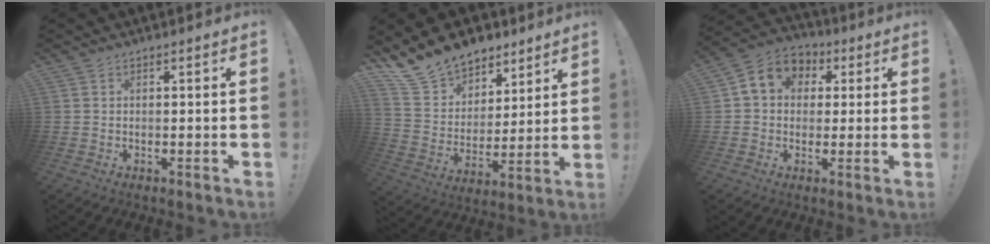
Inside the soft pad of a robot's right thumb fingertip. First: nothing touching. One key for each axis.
{"total": 15.2, "fx": 12.3, "fy": 8.3, "fz": 3.1, "tx": -0.072, "ty": -0.091, "tz": 0.236}
{"total": 9.6, "fx": 2.4, "fy": 8.1, "fz": 4.6, "tx": -0.062, "ty": 0.003, "tz": 0.050}